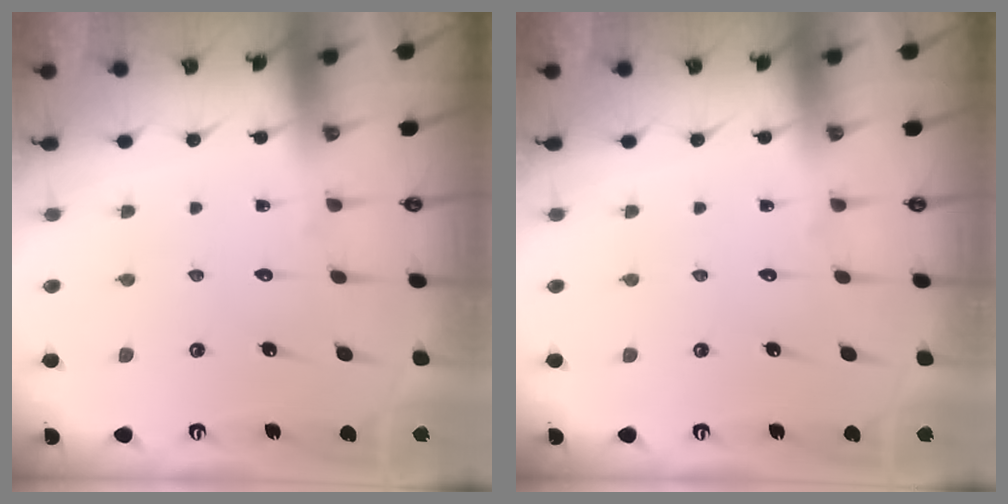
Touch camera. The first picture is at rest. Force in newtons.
{"total": 0.0}